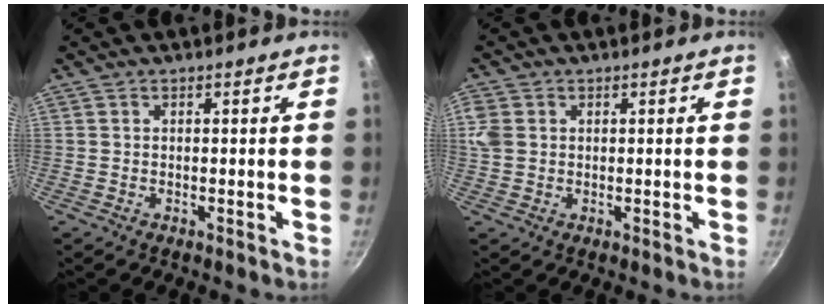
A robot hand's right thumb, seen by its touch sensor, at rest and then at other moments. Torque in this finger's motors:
{"motor_torque": [0.39, 0.32, 0.48, 0.26, 0.03]}